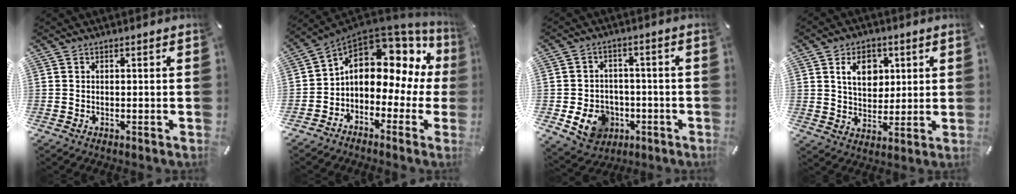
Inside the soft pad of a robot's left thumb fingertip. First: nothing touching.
{"total": 10.7, "force": [3.1, 7.6, 6.9], "torque": [-0.110, -0.033, 0.046]}
{"total": 9.5, "force": [-3.2, 8.1, 3.9], "torque": [-0.075, 0.022, -0.052]}
{"total": 8.9, "force": [3.2, 6.8, 4.7], "torque": [-0.067, 0.001, 0.052]}